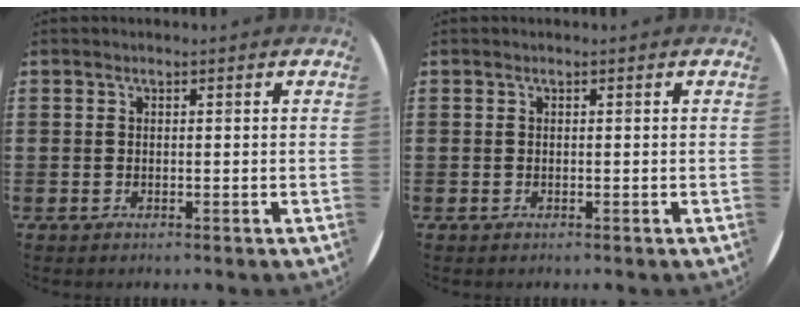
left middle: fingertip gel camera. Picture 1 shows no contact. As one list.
[{"total": 0.0}]